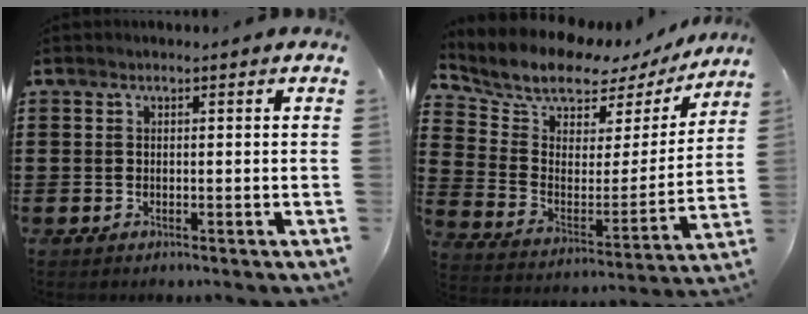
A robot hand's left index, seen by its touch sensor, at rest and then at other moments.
{"total": 8.1, "force": [7.3, 2.8, 1.9], "torque": [-0.076, -0.052, 0.124]}